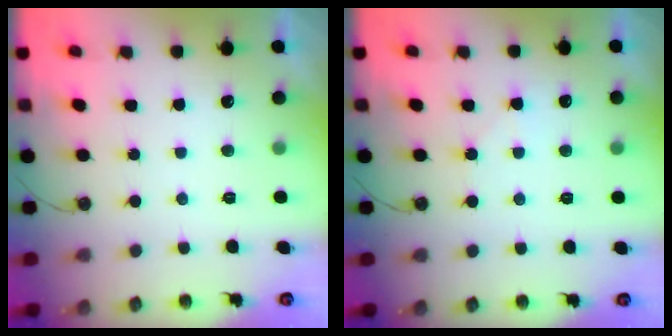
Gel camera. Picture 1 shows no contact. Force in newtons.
{"total": 4.1, "press": 4.0, "slide": 0.6}